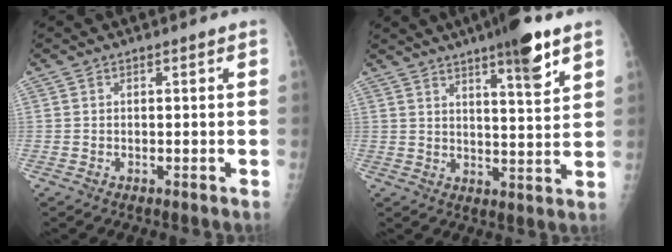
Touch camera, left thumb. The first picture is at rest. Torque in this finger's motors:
{"motor_torque": [1.36, 0.66, 0.72, -0.75, 0.19]}